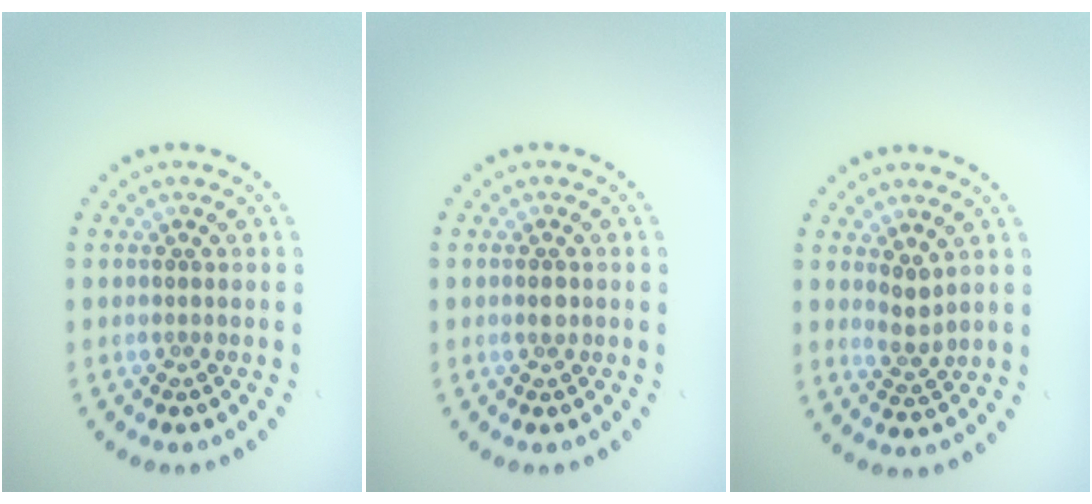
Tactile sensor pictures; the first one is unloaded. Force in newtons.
{"total": 1.0, "press": 1.0, "slide": 0.3}
{"total": 1.7, "press": 1.3, "slide": 1.1}